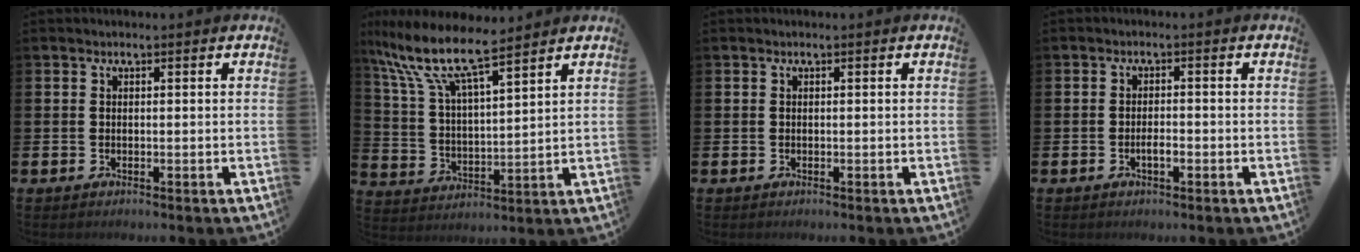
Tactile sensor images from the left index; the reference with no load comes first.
{"total": 10.5, "force": [9.0, 1.9, 5.1], "torque": [-0.139, -0.047, 0.156]}
{"total": 0.0}
{"total": 1.6, "force": [-0.6, 0.6, 1.4], "torque": [-0.022, -0.001, -0.013]}